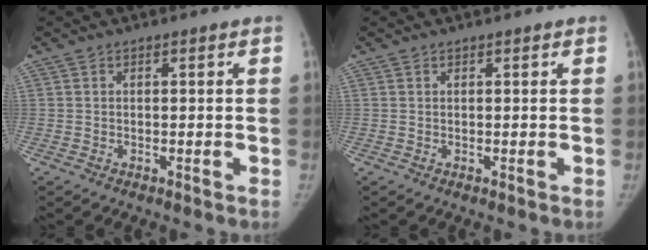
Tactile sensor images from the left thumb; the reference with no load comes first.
{"total": 0.0}